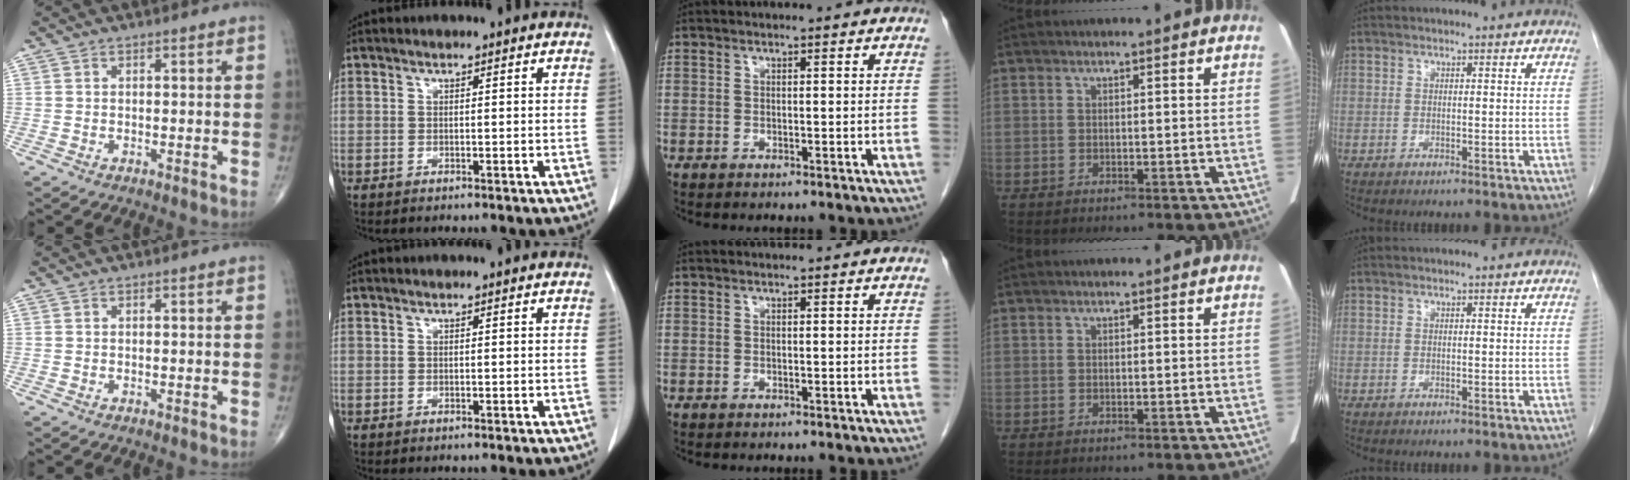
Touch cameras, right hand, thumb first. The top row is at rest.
{}